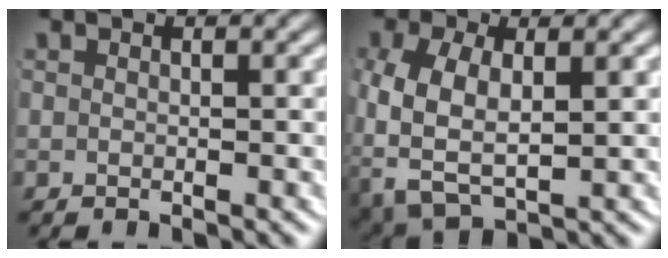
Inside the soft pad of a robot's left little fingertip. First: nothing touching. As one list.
[{"total": 6.5, "force": [-1.5, 4.7, 4.2], "torque": [-0.117, -0.039, -0.003]}]